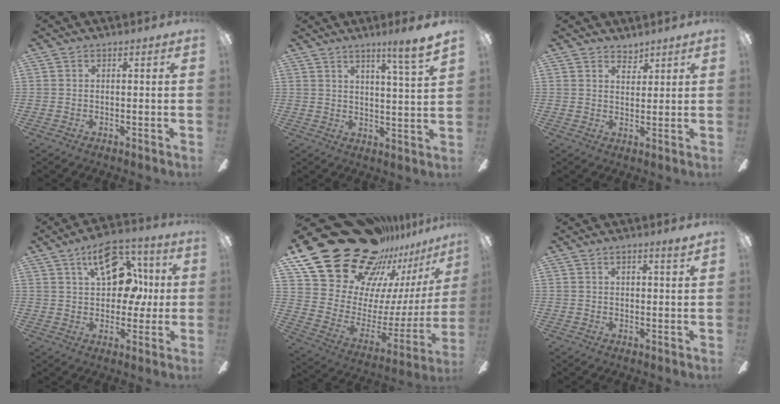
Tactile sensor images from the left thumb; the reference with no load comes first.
{"total": 6.9, "force": [5.3, -0.5, 4.4], "torque": [-0.065, -0.035, 0.082]}
{"total": 3.6, "force": [3.2, 1.5, 0.6], "torque": [-0.002, -0.018, 0.057]}
{"total": 16.3, "force": [6.2, 9.9, 11.4], "torque": [-0.155, -0.005, 0.106]}
{"total": 30.4, "force": [23.4, 14.2, 13.3], "torque": [-0.220, -0.190, 0.456]}
{"total": 2.1, "force": [1.5, 0.0, 1.5], "torque": [-0.023, -0.005, 0.023]}